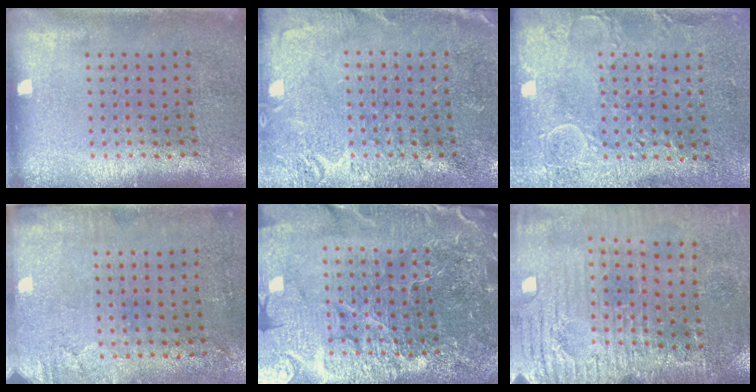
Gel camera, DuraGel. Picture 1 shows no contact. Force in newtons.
{"total": 2.7, "press": 2.6, "slide": 0.6}
{"total": 2.8, "press": 2.5, "slide": 1.2}
{"total": 2.9, "press": 2.4, "slide": 1.7}
{"total": 6.3, "press": 5.6, "slide": 3.0}
{"total": 3.7, "press": 3.7, "slide": 0.1}